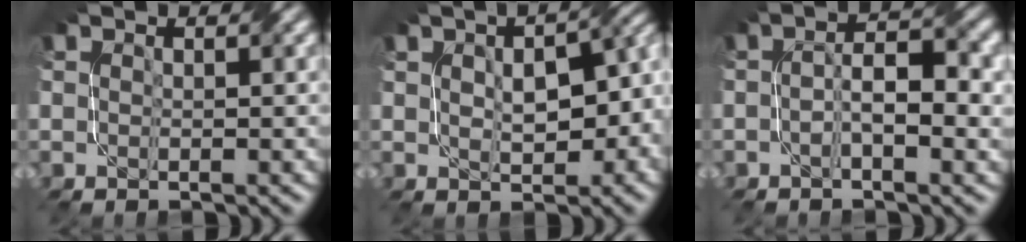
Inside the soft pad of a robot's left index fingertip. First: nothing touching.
{"total": 9.9, "force": [0.7, 5.7, 8.0], "torque": [-0.091, 0.013, 0.023]}
{"total": 4.4, "force": [-0.9, 1.4, 4.0], "torque": [-0.073, 0.010, -0.019]}